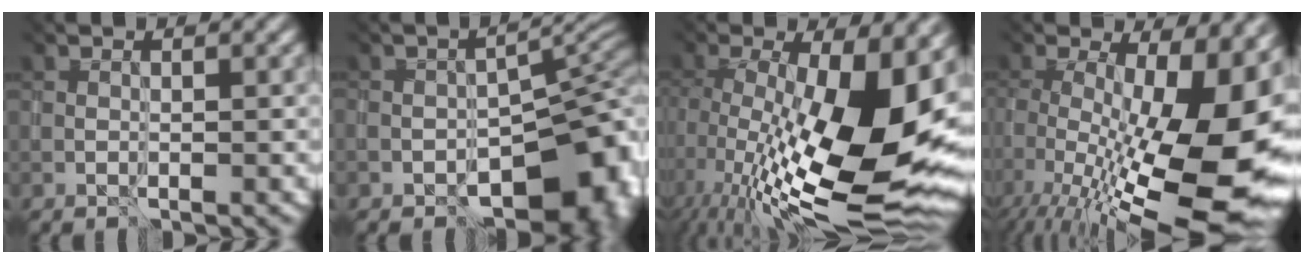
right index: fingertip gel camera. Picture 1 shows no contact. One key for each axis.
{"total": 9.5, "fx": -6.5, "fy": 4.6, "fz": 5.2, "tx": -0.050, "ty": -0.020, "tz": -0.077}
{"total": 16.4, "fx": -1.7, "fy": 7.2, "fz": 14.6, "tx": -0.230, "ty": -0.027, "tz": 0.005}
{"total": 16.5, "fx": -4.3, "fy": 7.2, "fz": 14.3, "tx": -0.209, "ty": -0.026, "tz": -0.031}